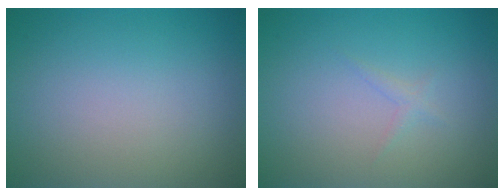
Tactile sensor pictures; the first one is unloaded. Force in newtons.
{"total": 0.7, "press": 0.7, "slide": 0.0}